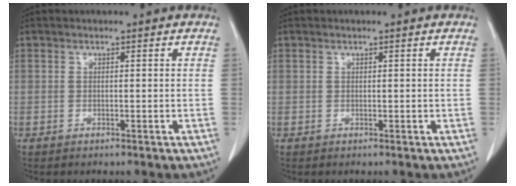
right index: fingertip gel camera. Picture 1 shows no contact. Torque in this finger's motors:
{"motor_torque": [-0.05, 0.03, 0.00, 0.00]}